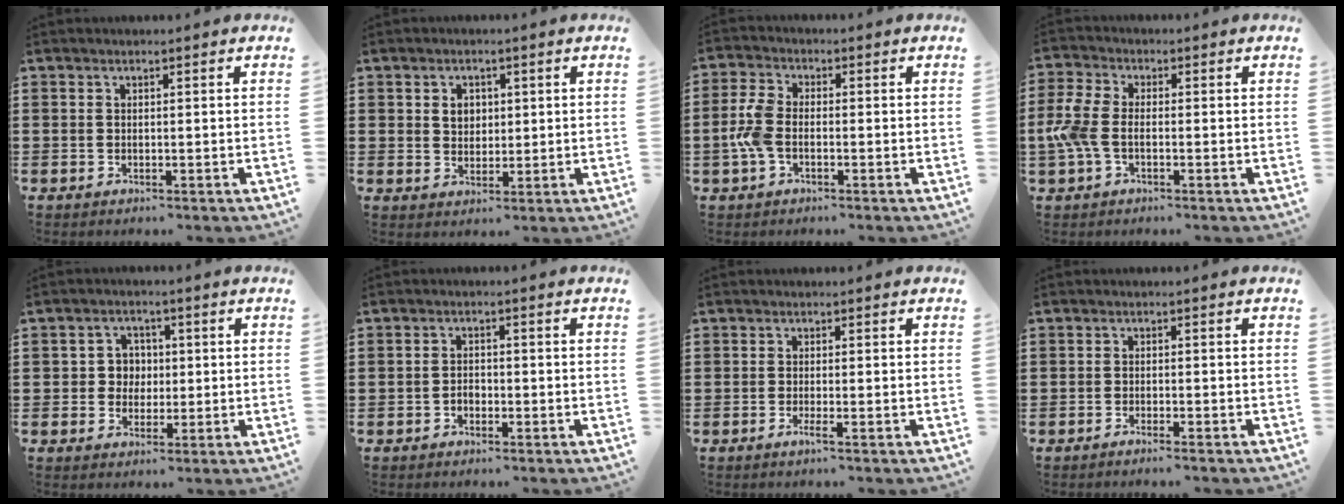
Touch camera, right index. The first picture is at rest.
{"total": 2.8, "force": [0.8, 2.3, 1.4], "torque": [-0.035, 0.011, 0.013]}
{"total": 5.1, "force": [-1.2, 2.8, 4.1], "torque": [-0.114, -0.008, -0.032]}
{"total": 5.1, "force": [-1.3, 2.8, 4.1], "torque": [-0.115, -0.006, -0.034]}
{"total": 3.7, "force": [0.0, 3.4, 1.3], "torque": [-0.039, 0.011, -0.005]}
{"total": 1.5, "force": [-0.8, 1.0, 0.7], "torque": [-0.017, 0.000, -0.016]}
{"total": 1.4, "force": [-0.8, 0.0, 1.1], "torque": [-0.026, -0.007, -0.017]}
{"total": 1.2, "force": [-1.1, -0.2, 0.4], "torque": [-0.007, 0.000, -0.022]}